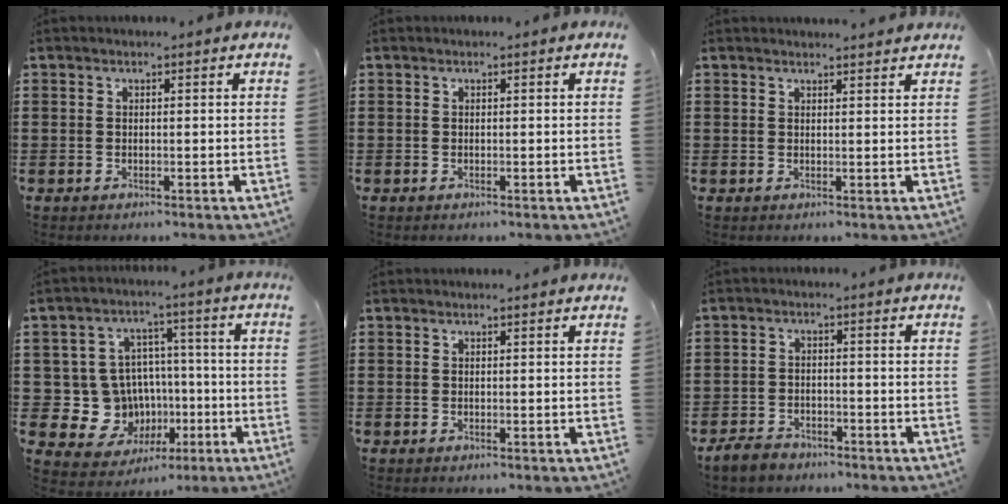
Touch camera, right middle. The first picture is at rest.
{"total": 0.0}
{"total": 1.5, "force": [1.5, -0.1, 0.0], "torque": [0.004, -0.004, 0.027]}
{"total": 9.7, "force": [-1.3, 9.2, 2.6], "torque": [-0.063, 0.000, -0.011]}
{"total": 0.0}
{"total": 3.0, "force": [-2.7, 1.2, 0.5], "torque": [-0.020, 0.004, -0.057]}